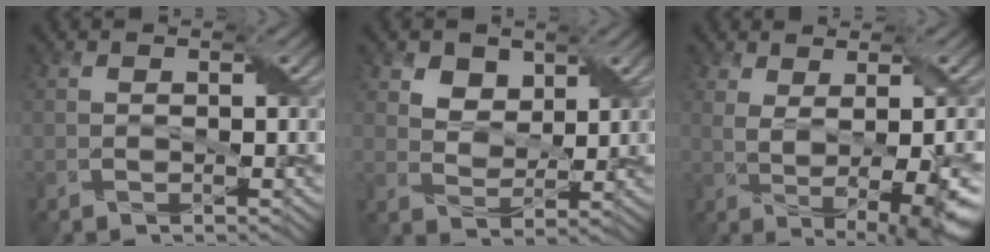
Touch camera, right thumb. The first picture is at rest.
{"total": 4.1, "force": [2.6, 2.8, 1.4], "torque": [-0.042, -0.015, 0.047]}
{"total": 8.5, "force": [0.0, 3.0, 7.9], "torque": [-0.106, -0.002, 0.016]}